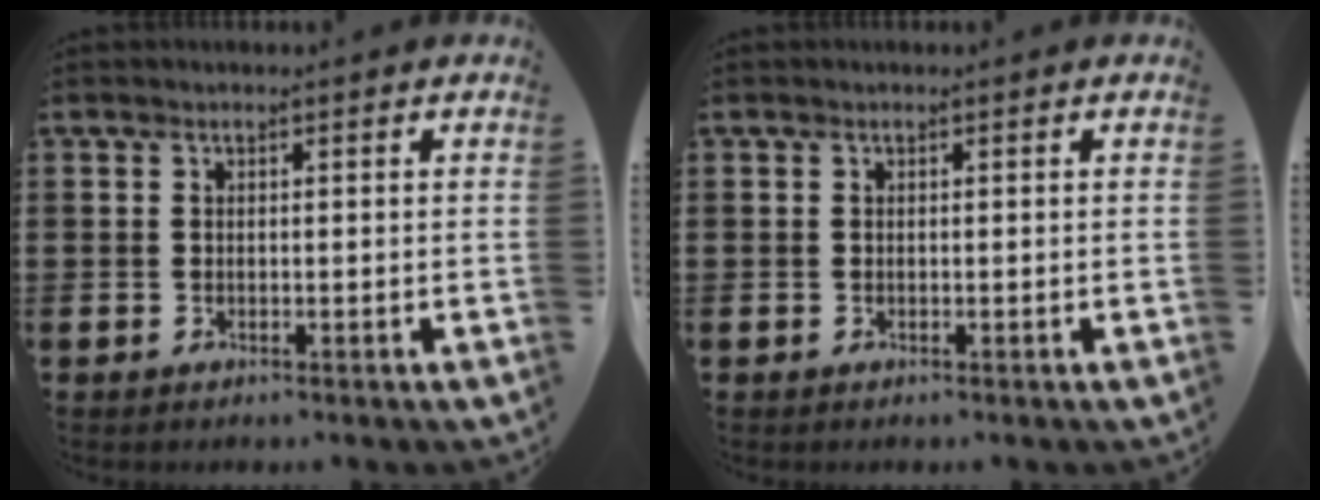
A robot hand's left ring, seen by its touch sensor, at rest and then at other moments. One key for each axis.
{"total": 0.0}